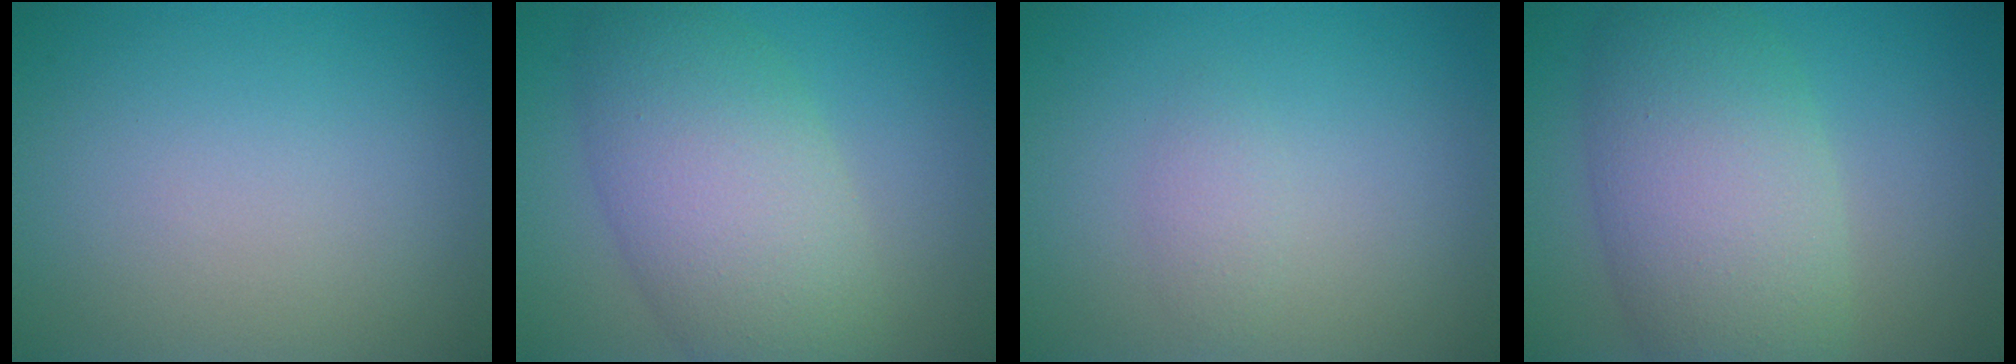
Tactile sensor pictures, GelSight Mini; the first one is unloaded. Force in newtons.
{"total": 8.3, "press": 8.3, "slide": 0.4}
{"total": 1.2, "press": 1.2, "slide": 0.1}
{"total": 8.6, "press": 8.6, "slide": 0.6}